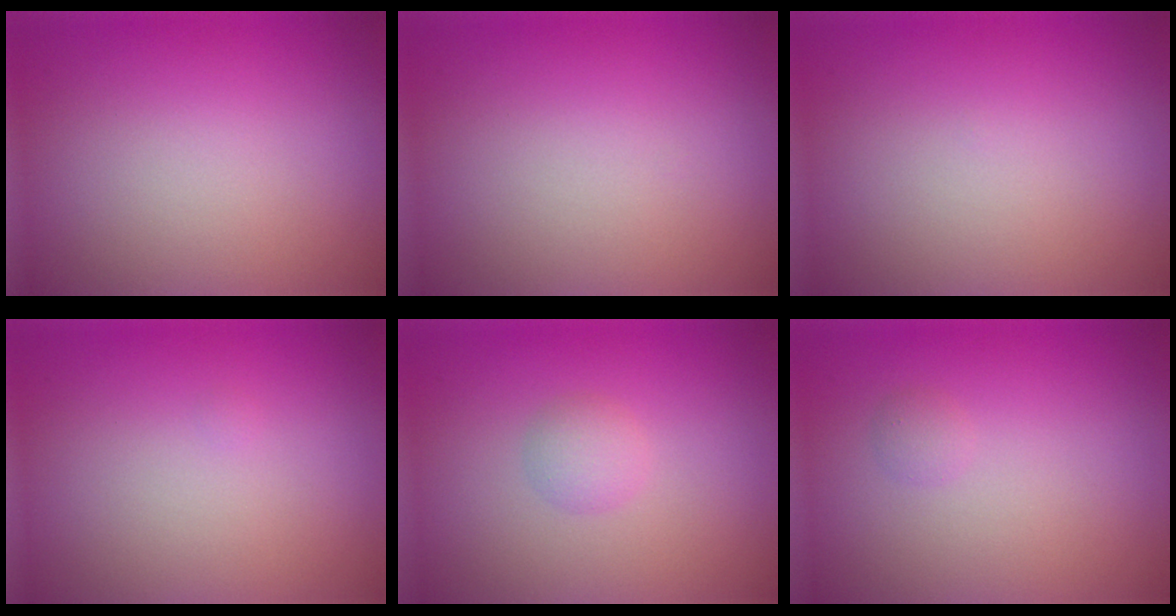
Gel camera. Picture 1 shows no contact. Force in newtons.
{"total": 0.0}
{"total": 0.0}
{"total": 0.0}
{"total": 1.5, "press": 1.5, "slide": 0.1}
{"total": 0.8, "press": 0.8, "slide": 0.0}